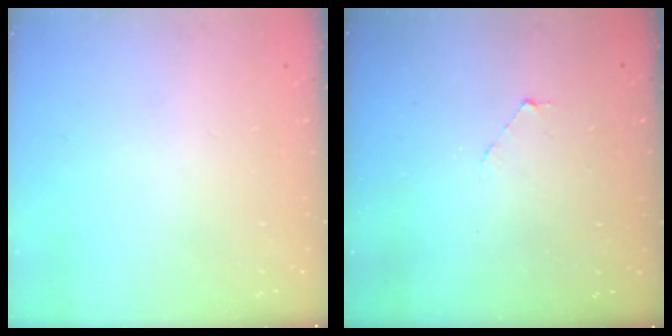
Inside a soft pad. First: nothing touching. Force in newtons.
{"total": 2.8, "press": 2.8, "slide": 0.2}